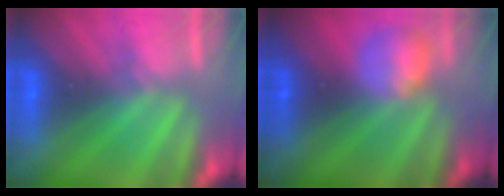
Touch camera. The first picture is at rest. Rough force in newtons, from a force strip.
{"total": 2.4}